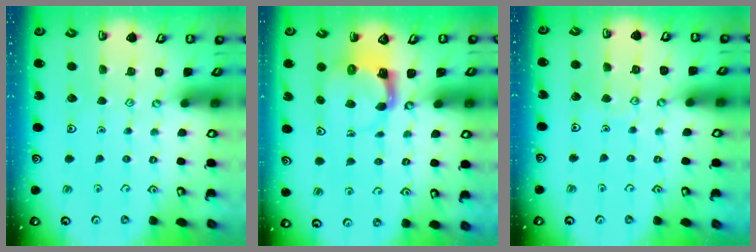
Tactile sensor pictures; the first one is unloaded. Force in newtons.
{"total": 3.4, "press": 3.4, "slide": 0.5}
{"total": 4.7, "press": 4.7, "slide": 0.5}